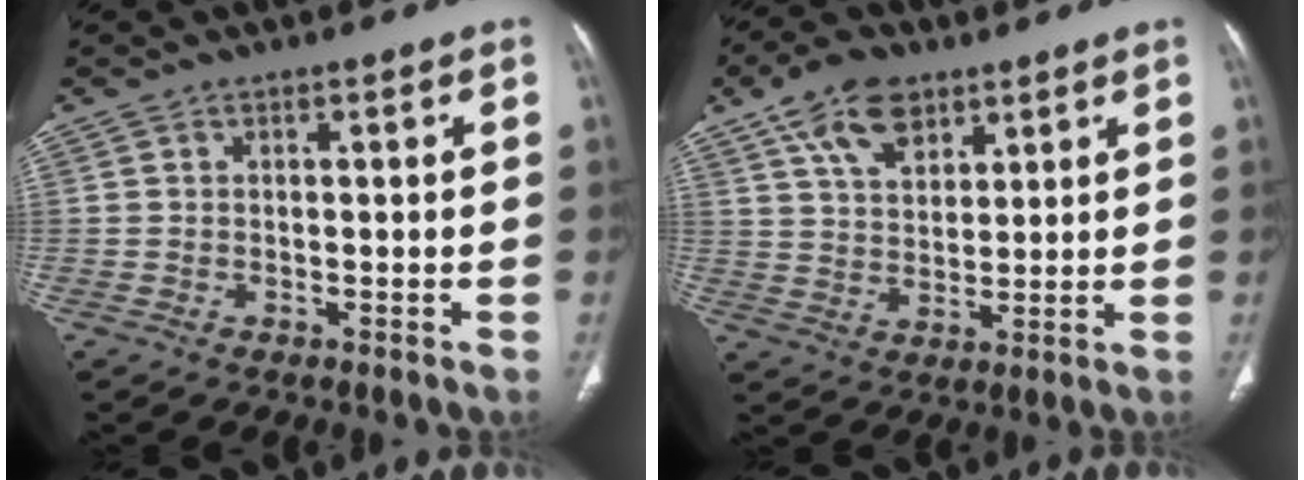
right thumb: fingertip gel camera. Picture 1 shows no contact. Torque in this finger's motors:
{"motor_torque": [-1.31, 1.50, 0.25, -0.06, 0.08]}